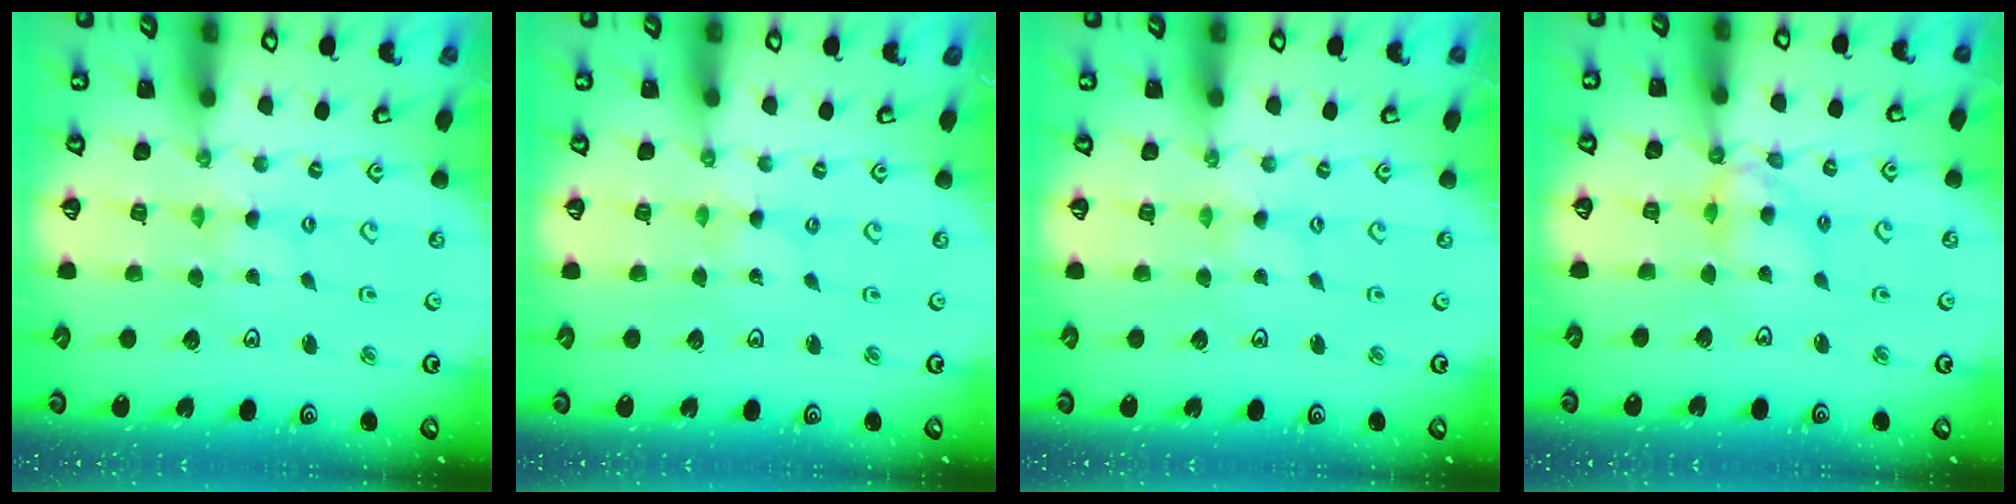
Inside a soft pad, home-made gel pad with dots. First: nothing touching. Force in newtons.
{"total": 0.0}
{"total": 0.7, "press": 0.7, "slide": 0.1}
{"total": 8.6, "press": 8.5, "slide": 1.0}